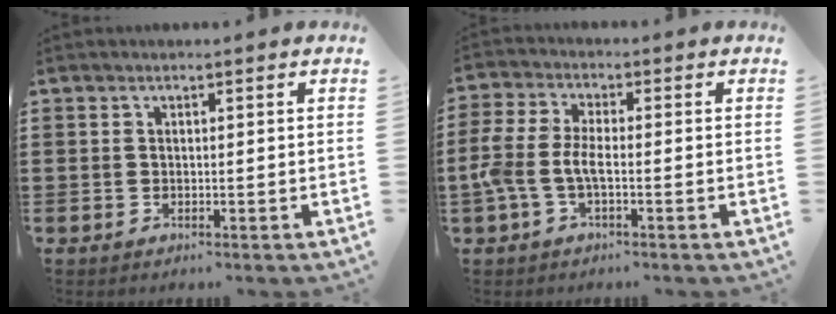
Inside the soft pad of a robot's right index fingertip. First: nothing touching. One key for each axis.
{"total": 4.7, "fx": -1.7, "fy": 1.8, "fz": 4.1, "tx": -0.112, "ty": -0.009, "tz": -0.043}